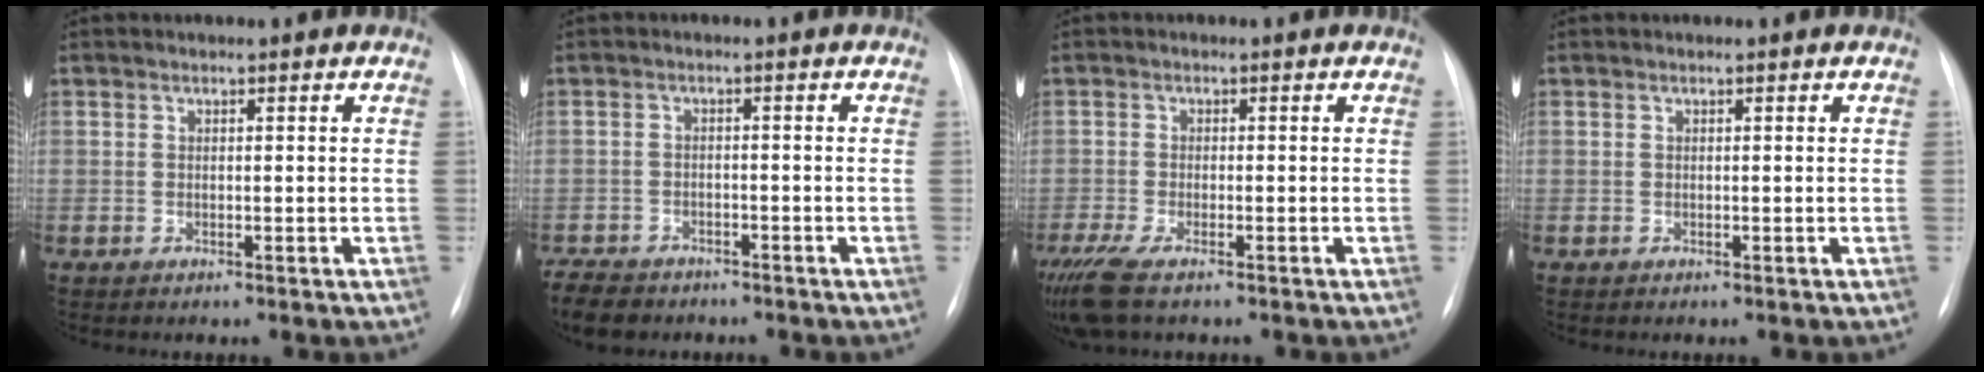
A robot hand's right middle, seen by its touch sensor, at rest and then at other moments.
{"total": 7.1, "force": [-5.9, 3.3, 2.2], "torque": [-0.039, -0.010, -0.095]}
{"total": 7.3, "force": [-5.2, 1.8, 4.8], "torque": [-0.098, -0.021, -0.089]}
{"total": 0.0}